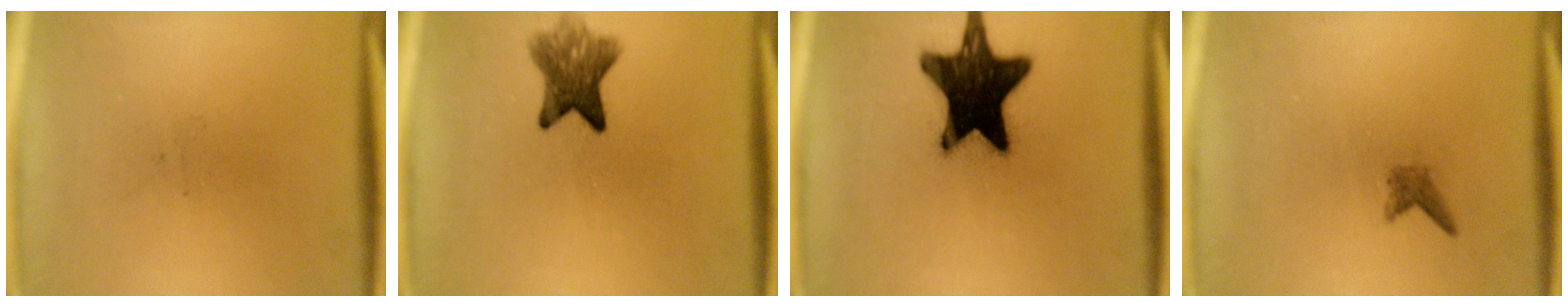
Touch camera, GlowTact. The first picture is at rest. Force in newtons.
{"total": 6.5}
{"total": 19.6}
{"total": 1.2}